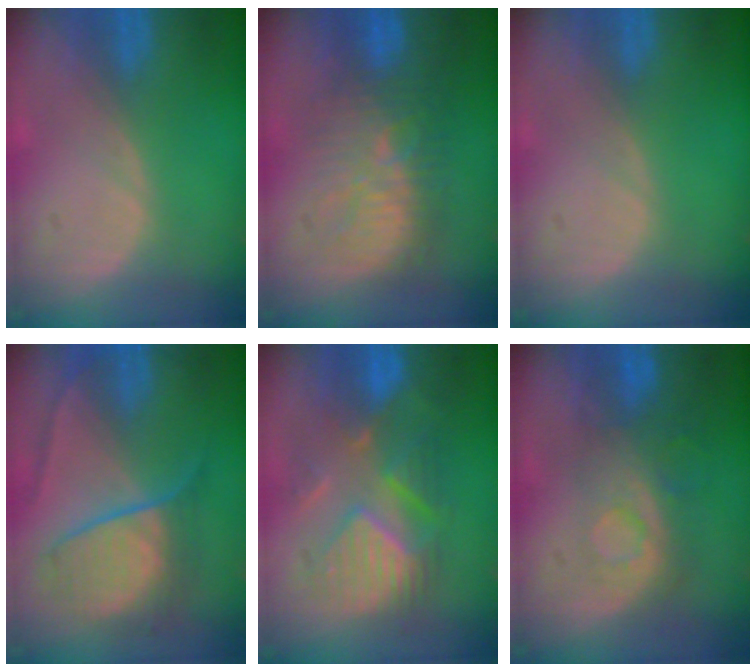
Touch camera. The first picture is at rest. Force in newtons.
{"total": 9.2, "press": 9.0, "slide": 2.0}
{"total": 0.0}
{"total": 7.9, "press": 7.9, "slide": 0.6}
{"total": 9.4, "press": 9.3, "slide": 1.6}
{"total": 8.4, "press": 7.1, "slide": 4.4}